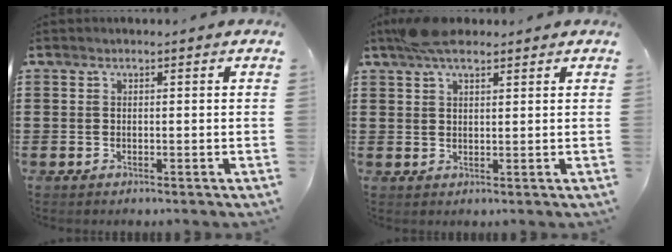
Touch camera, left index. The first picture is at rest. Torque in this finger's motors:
{"motor_torque": [0.61, -0.14, 0.36, 0.03]}